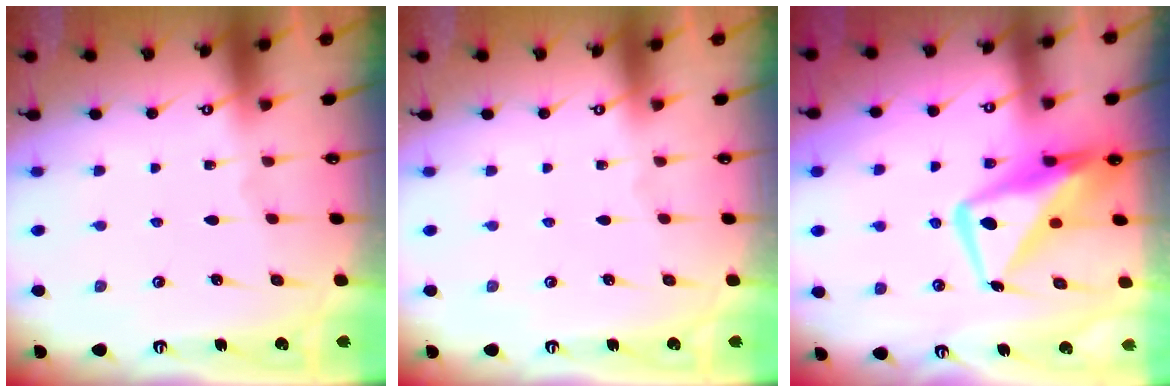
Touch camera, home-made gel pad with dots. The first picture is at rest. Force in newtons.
{"total": 0.0}
{"total": 14.7, "press": 14.6, "slide": 1.8}